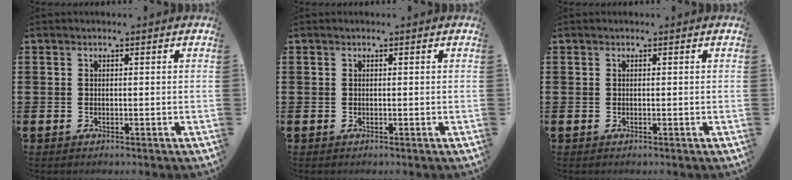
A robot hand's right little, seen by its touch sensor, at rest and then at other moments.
{"total": 0.0}
{"total": 0.0}